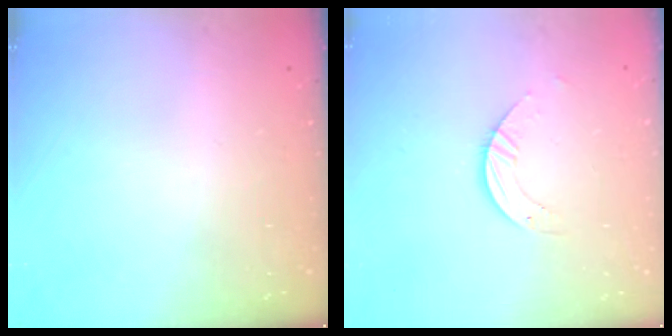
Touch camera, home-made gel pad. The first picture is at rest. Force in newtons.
{"total": 3.8, "press": 3.8, "slide": 0.2}